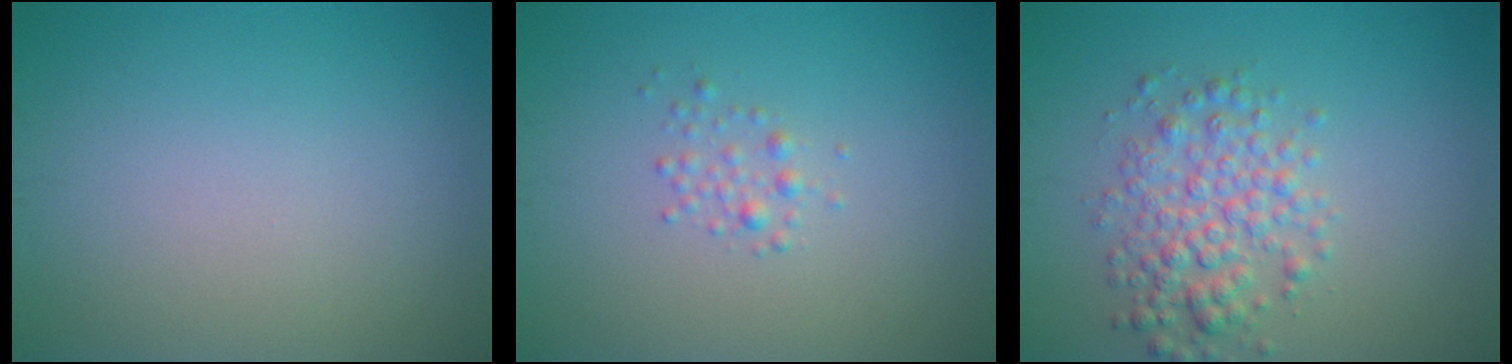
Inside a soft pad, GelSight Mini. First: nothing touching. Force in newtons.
{"total": 1.2, "press": 1.2, "slide": 0.0}
{"total": 4.0, "press": 4.0, "slide": 0.1}